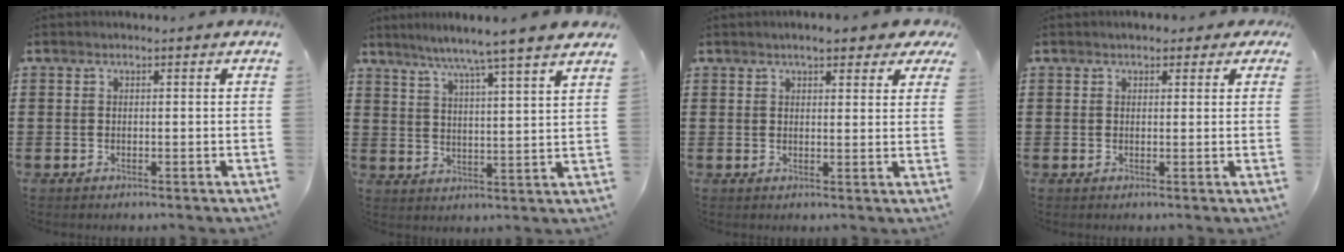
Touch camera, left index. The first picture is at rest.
{"total": 6.2, "force": [5.3, -1.5, 2.9], "torque": [-0.077, -0.034, 0.084]}
{"total": 4.4, "force": [3.5, 1.0, 2.4], "torque": [-0.050, -0.001, 0.060]}
{"total": 1.8, "force": [1.2, 1.0, 0.7], "torque": [-0.011, 0.006, 0.020]}